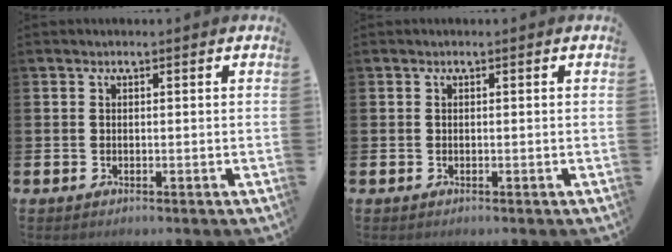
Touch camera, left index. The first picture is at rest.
{"total": 0.0}